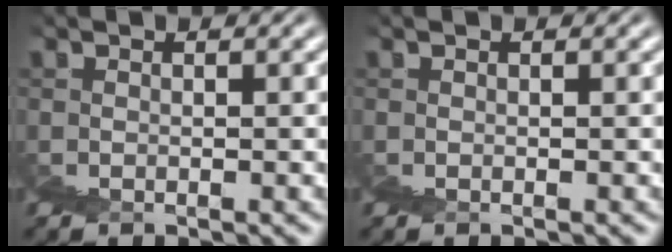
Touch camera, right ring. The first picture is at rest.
{"total": 0.0}